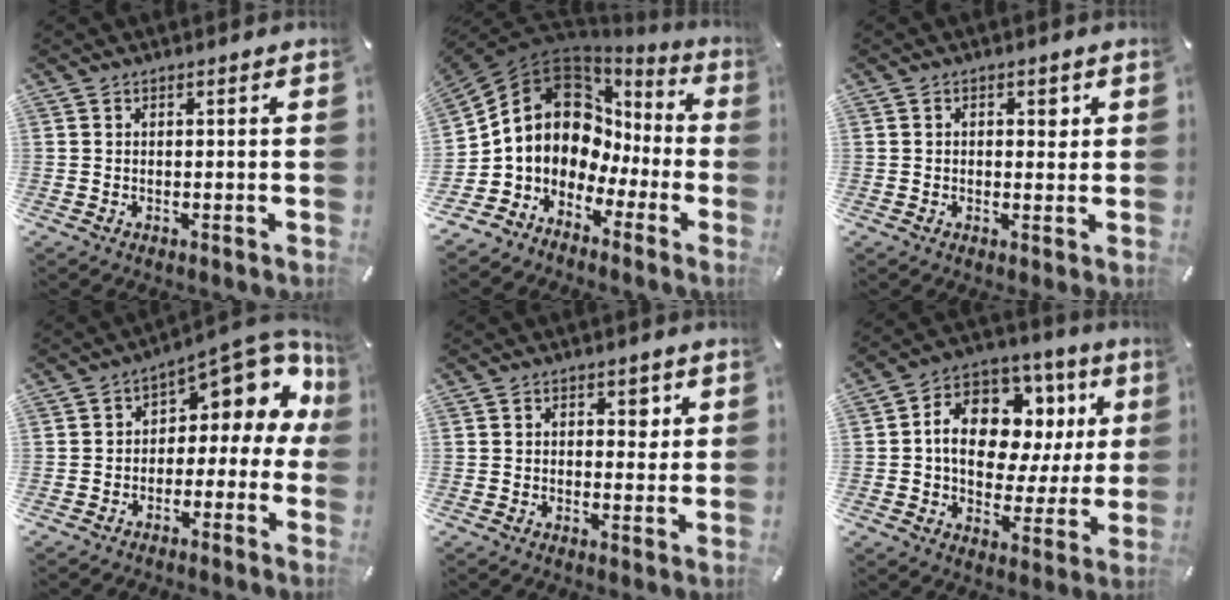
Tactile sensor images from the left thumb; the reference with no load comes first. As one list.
[{"total": 13.4, "force": [3.2, 11.3, 6.4], "torque": [-0.142, -0.036, 0.059]}, {"total": 2.3, "force": [0.5, 1.6, 1.7], "torque": [-0.011, -0.002, 0.000]}, {"total": 9.6, "force": [5.6, 4.6, 6.3], "torque": [-0.088, -0.049, 0.093]}, {"total": 3.2, "force": [0.7, 2.2, 2.1], "torque": [-0.013, -0.004, 0.003]}, {"total": 15.0, "force": [3.3, 10.7, 9.9], "torque": [-0.161, -0.014, 0.063]}]